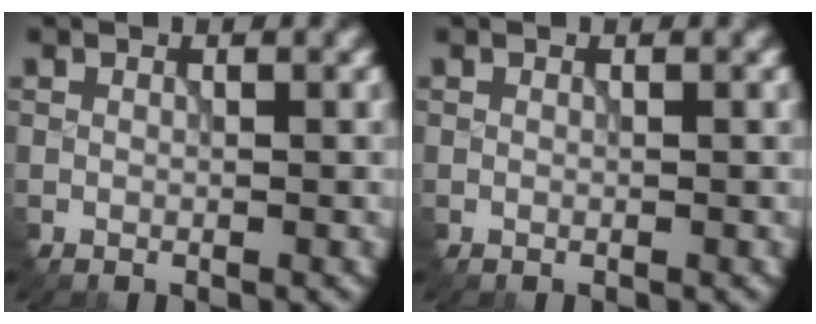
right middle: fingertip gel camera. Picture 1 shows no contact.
{"total": 0.0}